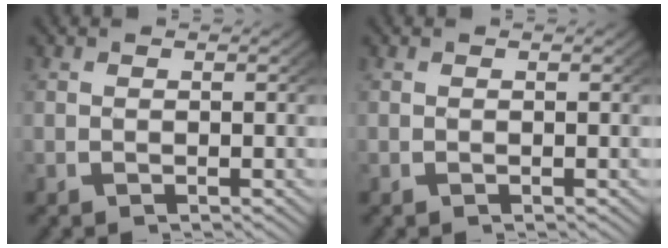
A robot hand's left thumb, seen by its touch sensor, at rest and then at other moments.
{"total": 0.0}